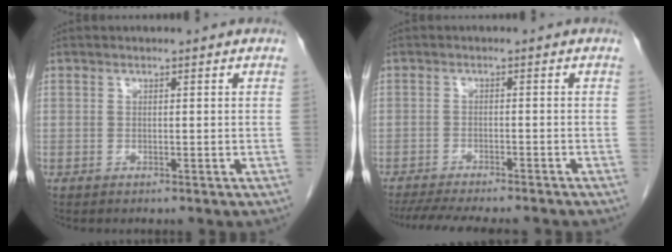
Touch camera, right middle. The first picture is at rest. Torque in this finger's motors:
{"motor_torque": [1.14, -1.00, 0.19, 0.06]}